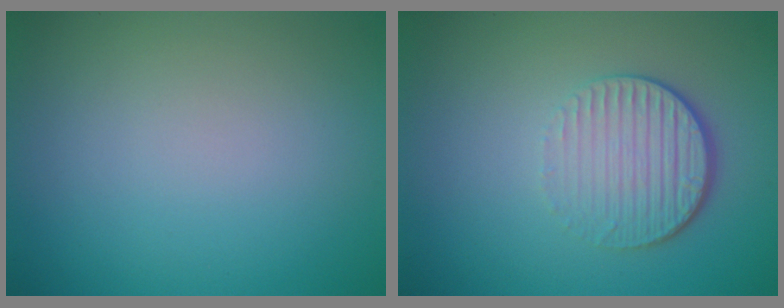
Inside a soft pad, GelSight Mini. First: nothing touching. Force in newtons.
{"total": 4.3, "press": 2.9, "slide": 3.2}